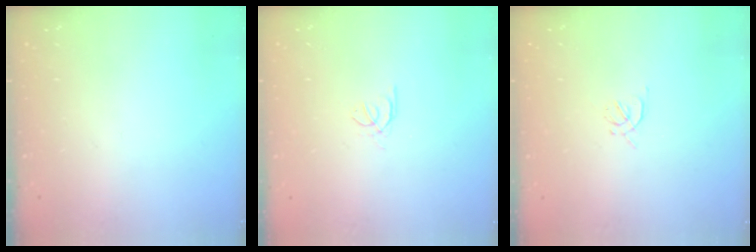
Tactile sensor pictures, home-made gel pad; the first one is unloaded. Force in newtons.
{"total": 0.6, "press": 0.4, "slide": 0.3}
{"total": 1.2, "press": 1.2, "slide": 0.4}